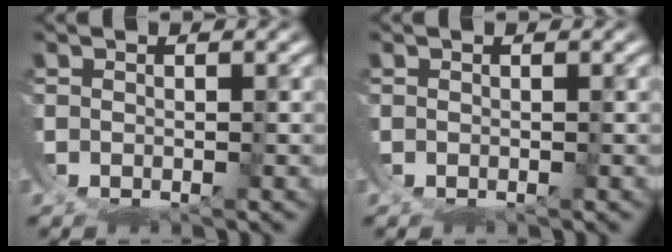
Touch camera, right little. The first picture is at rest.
{"total": 0.0}